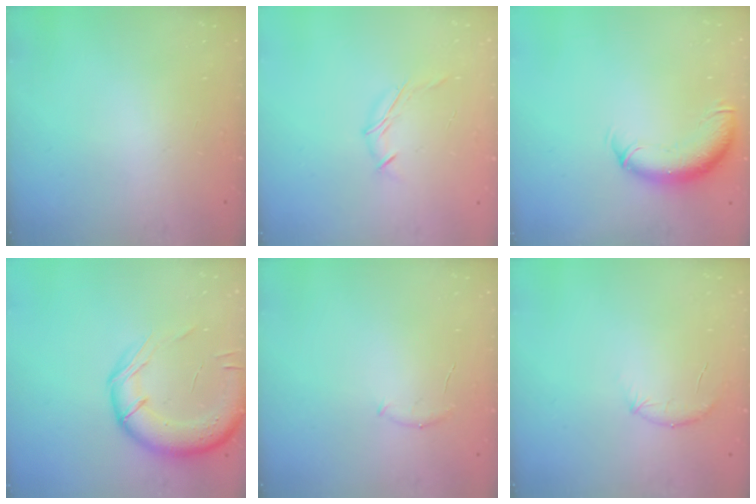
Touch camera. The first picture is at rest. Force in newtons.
{"total": 5.7, "press": 5.6, "slide": 0.7}
{"total": 10.9, "press": 10.6, "slide": 2.3}
{"total": 16.7, "press": 16.5, "slide": 2.5}
{"total": 5.5, "press": 5.4, "slide": 1.3}
{"total": 8.3, "press": 8.1, "slide": 1.7}